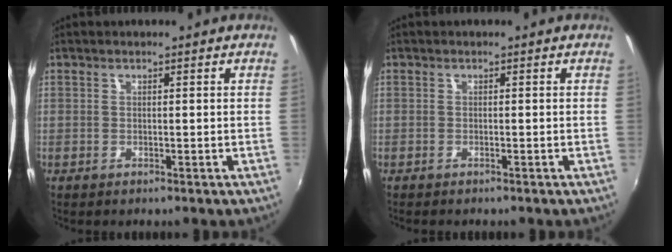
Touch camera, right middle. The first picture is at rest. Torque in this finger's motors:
{"motor_torque": [-0.17, -0.31, 0.01, -0.02]}